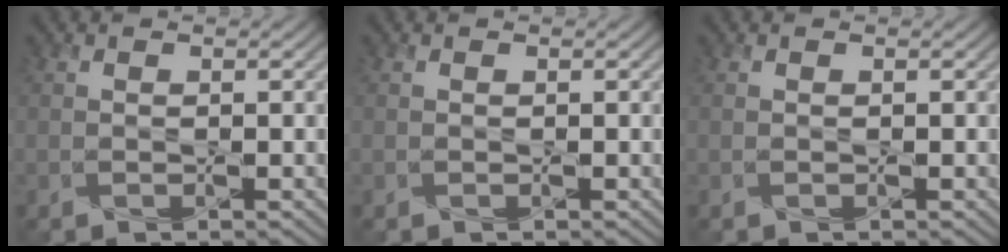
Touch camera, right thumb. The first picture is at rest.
{"total": 0.0}
{"total": 0.0}